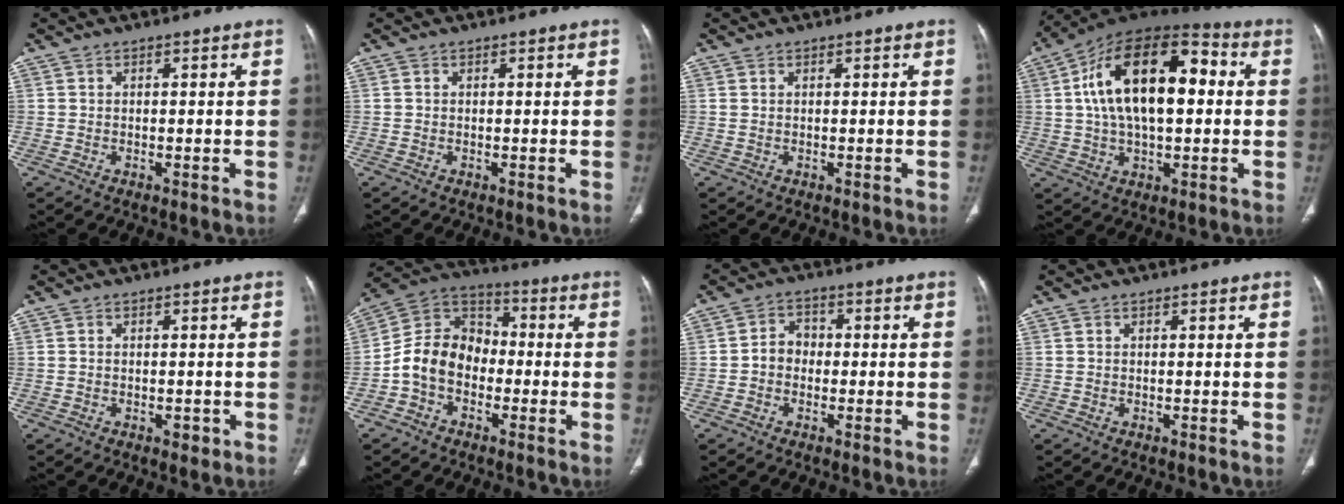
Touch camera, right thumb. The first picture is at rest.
{"total": 0.0}
{"total": 0.0}
{"total": 21.3, "force": [3.1, 11.0, 18.0], "torque": [-0.294, 0.029, 0.041]}
{"total": 1.4, "force": [-0.6, 0.9, 0.9], "torque": [-0.010, 0.000, -0.007]}
{"total": 11.2, "force": [-2.9, 8.6, 6.4], "torque": [-0.101, 0.047, -0.069]}
{"total": 3.9, "force": [-0.7, 3.3, 2.0], "torque": [-0.016, 0.019, -0.022]}
{"total": 0.0}